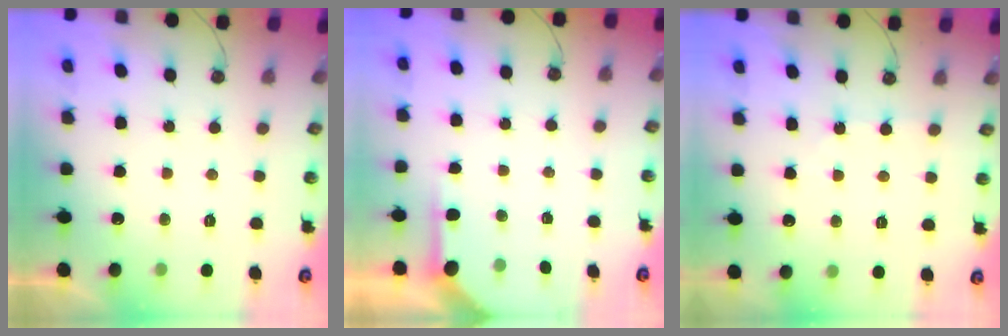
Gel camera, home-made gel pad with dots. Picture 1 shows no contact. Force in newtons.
{"total": 2.8, "press": 2.7, "slide": 0.3}
{"total": 2.1, "press": 2.0, "slide": 0.3}